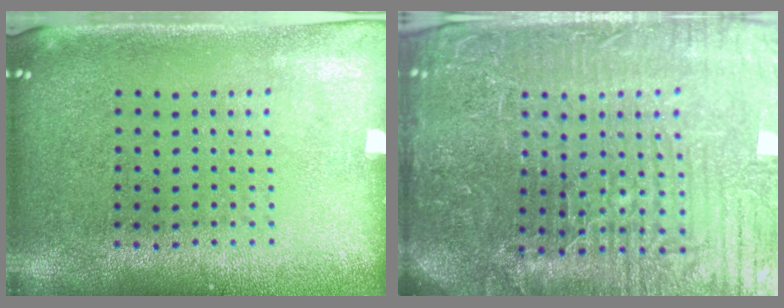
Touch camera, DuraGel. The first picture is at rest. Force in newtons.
{"total": 6.7, "press": 6.0, "slide": 2.9}